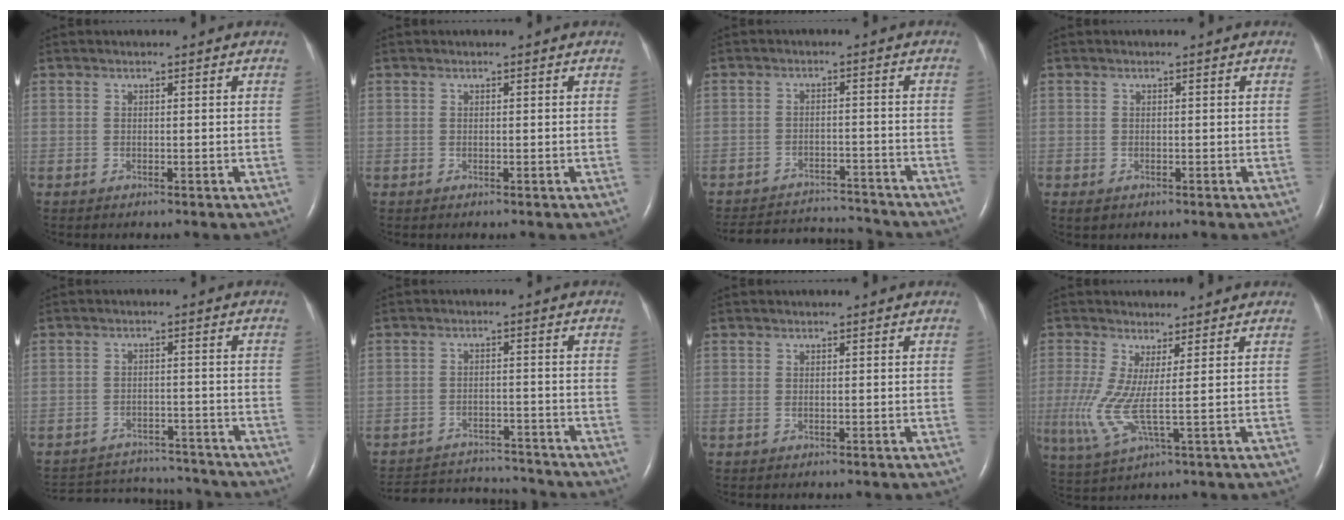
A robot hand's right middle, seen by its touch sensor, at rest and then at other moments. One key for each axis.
{"total": 0.0}
{"total": 11.4, "fx": -11.3, "fy": 1.0, "fz": 1.2, "tx": -0.029, "ty": 0.007, "tz": -0.165}
{"total": 0.9, "fx": -0.5, "fy": 0.6, "fz": 0.4, "tx": -0.008, "ty": 0.001, "tz": -0.002}
{"total": 13.6, "fx": -13.1, "fy": 2.8, "fz": 2.4, "tx": -0.053, "ty": 0.010, "tz": -0.176}
{"total": 12.5, "fx": -12.2, "fy": 1.8, "fz": 2.1, "tx": -0.045, "ty": 0.006, "tz": -0.174}
{"total": 0.0}
{"total": 6.3, "fx": 0.1, "fy": 0.0, "fz": 6.3, "tx": -0.156, "ty": -0.011, "tz": 0.007}